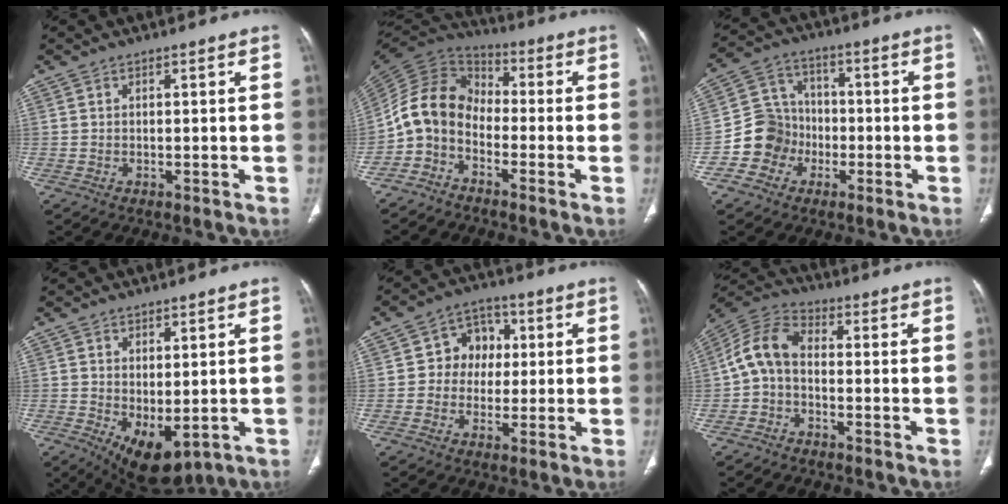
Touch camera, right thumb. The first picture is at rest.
{"total": 10.1, "force": [-3.8, 7.3, 5.8], "torque": [-0.105, 0.063, -0.095]}
{"total": 9.5, "force": [-3.1, 8.6, 2.3], "torque": [-0.006, 0.037, -0.063]}
{"total": 7.8, "force": [-1.5, 4.0, 6.6], "torque": [-0.092, -0.010, 0.001]}
{"total": 7.6, "force": [0.7, 6.6, 3.8], "torque": [-0.013, 0.013, 0.001]}
{"total": 7.9, "force": [-1.1, 5.0, 6.0], "torque": [-0.115, 0.029, -0.037]}